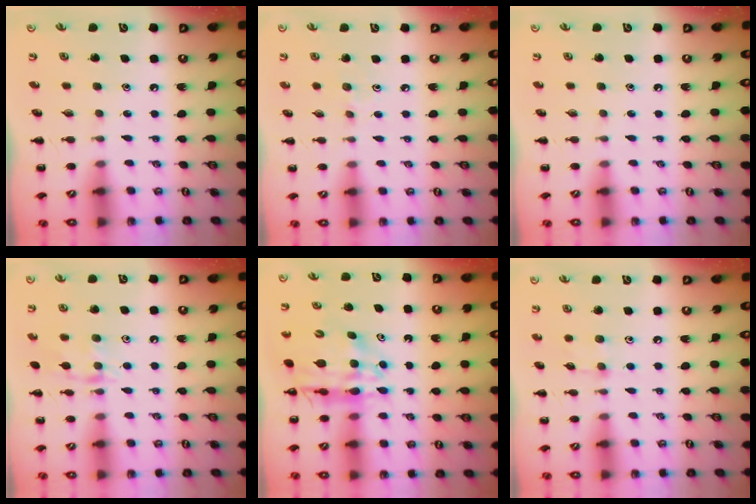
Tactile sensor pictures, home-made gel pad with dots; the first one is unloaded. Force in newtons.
{"total": 3.1, "press": 2.9, "slide": 1.2}
{"total": 0.0}
{"total": 10.3, "press": 10.2, "slide": 0.7}
{"total": 13.5, "press": 12.9, "slide": 3.9}
{"total": 3.8, "press": 3.6, "slide": 1.4}